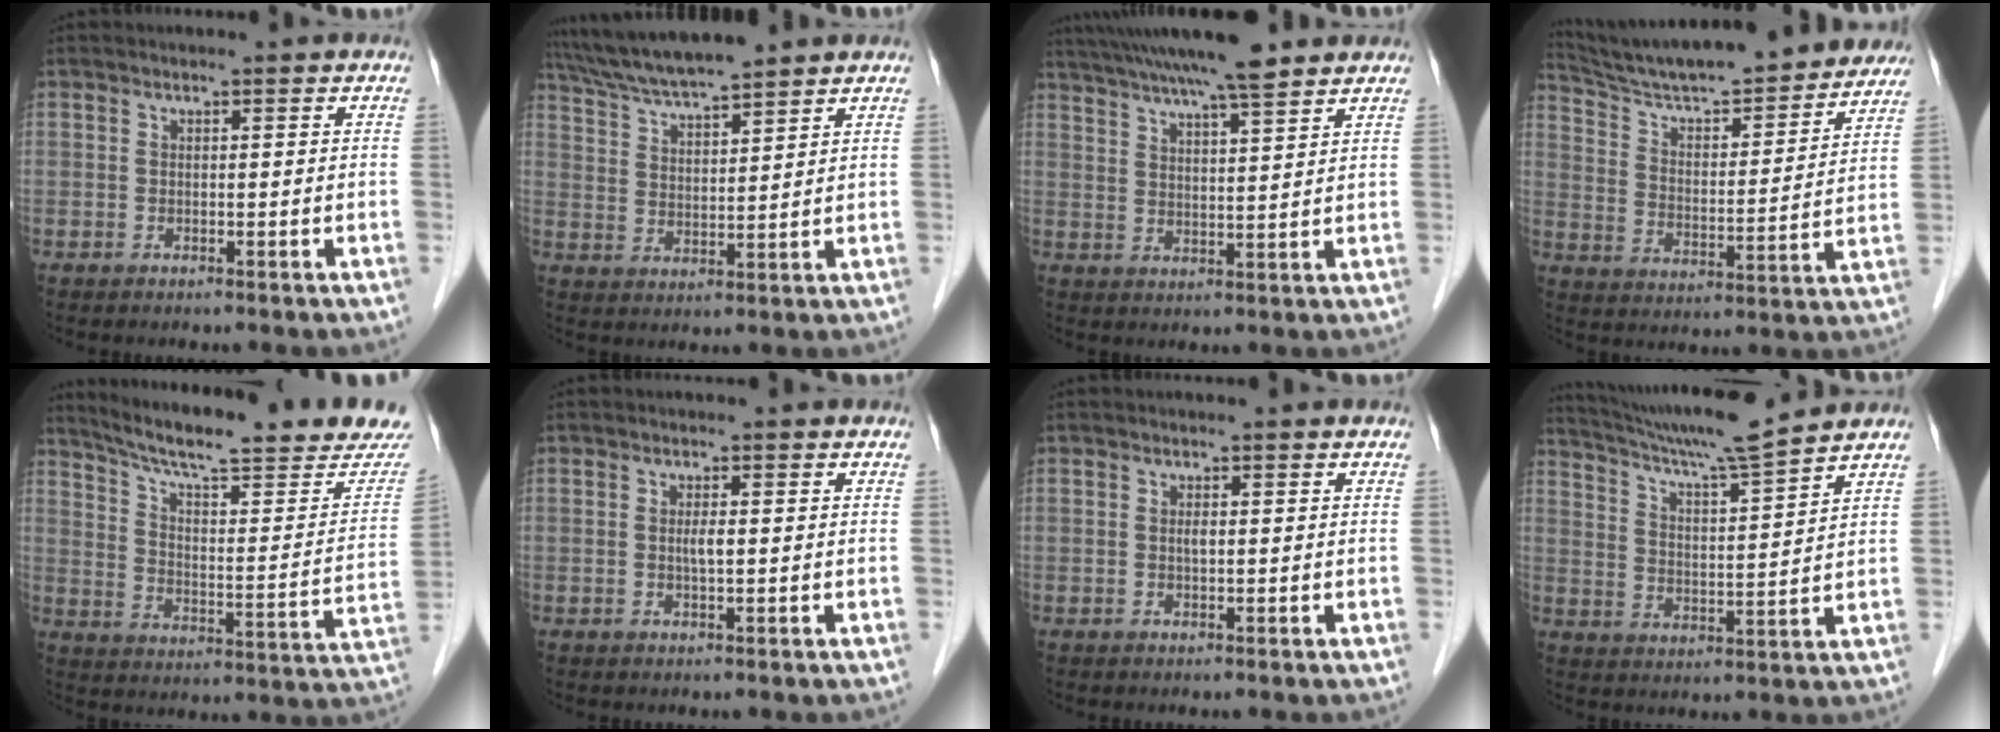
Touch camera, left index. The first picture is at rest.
{"total": 10.3, "force": [9.3, 0.2, 4.5], "torque": [-0.086, 0.024, 0.168]}
{"total": 14.4, "force": [12.3, 0.6, 7.4], "torque": [-0.132, 0.029, 0.189]}
{"total": 25.0, "force": [22.8, 3.1, 9.8], "torque": [-0.157, -0.017, 0.321]}
{"total": 24.5, "force": [21.5, 3.0, 11.4], "torque": [-0.170, -0.043, 0.287]}
{"total": 1.5, "force": [-0.1, 0.1, 1.5], "torque": [-0.030, -0.003, -0.002]}
{"total": 0.8, "force": [0.0, 0.2, 0.7], "torque": [-0.015, -0.003, -0.001]}
{"total": 12.8, "force": [11.6, -1.5, 5.2], "torque": [-0.098, 0.000, 0.192]}